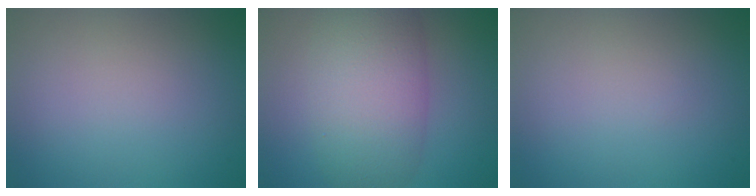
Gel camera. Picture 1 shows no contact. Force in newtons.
{"total": 8.9, "press": 8.9, "slide": 0.4}
{"total": 0.0}